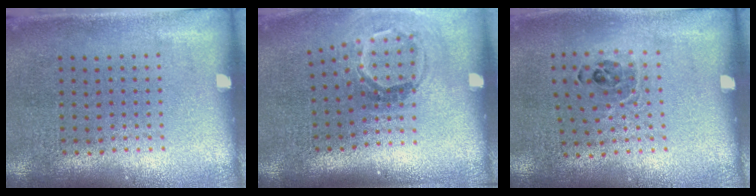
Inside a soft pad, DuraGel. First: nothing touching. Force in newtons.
{"total": 1.8, "press": 1.2, "slide": 1.4}
{"total": 0.9, "press": 0.8, "slide": 0.3}